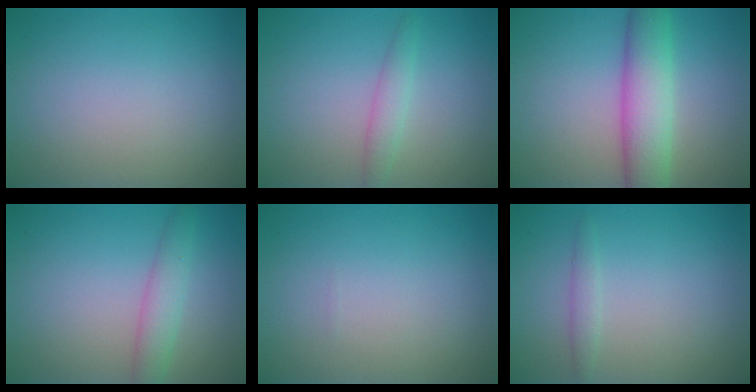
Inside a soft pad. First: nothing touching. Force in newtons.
{"total": 1.7, "press": 1.7, "slide": 0.0}
{"total": 5.9, "press": 5.9, "slide": 0.3}
{"total": 2.8, "press": 2.8, "slide": 0.1}
{"total": 0.0}
{"total": 1.1, "press": 1.1, "slide": 0.0}